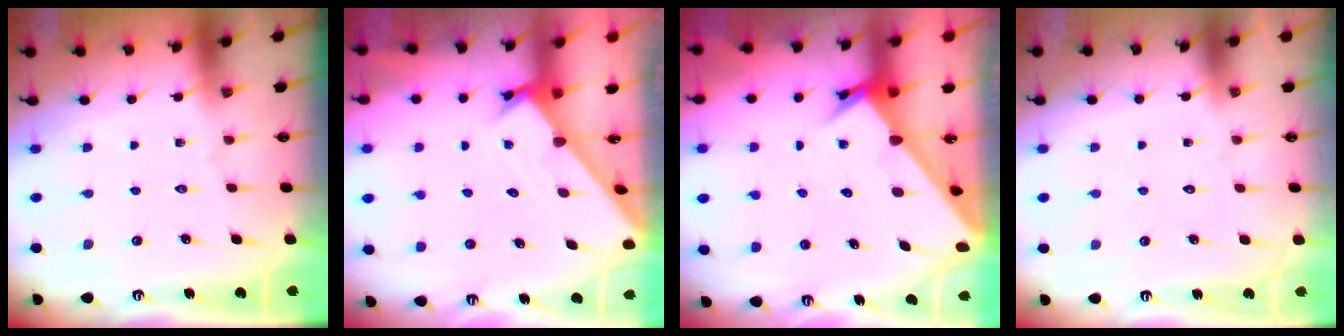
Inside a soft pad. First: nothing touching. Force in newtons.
{"total": 1.6, "press": 1.6, "slide": 0.1}
{"total": 3.1, "press": 3.1, "slide": 0.3}
{"total": 1.6, "press": 1.6, "slide": 0.0}